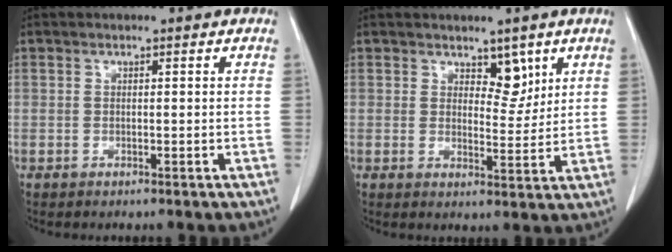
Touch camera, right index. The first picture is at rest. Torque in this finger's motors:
{"motor_torque": [-0.06, 0.18, 0.06, 0.00]}